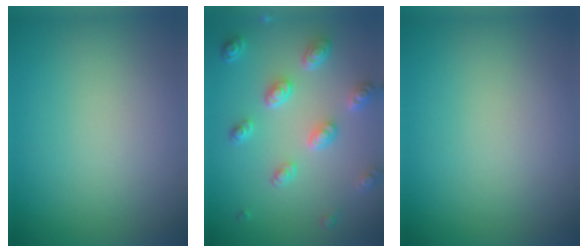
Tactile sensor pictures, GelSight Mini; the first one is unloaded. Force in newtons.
{"total": 4.7, "press": 3.5, "slide": 3.1}
{"total": 0.0}